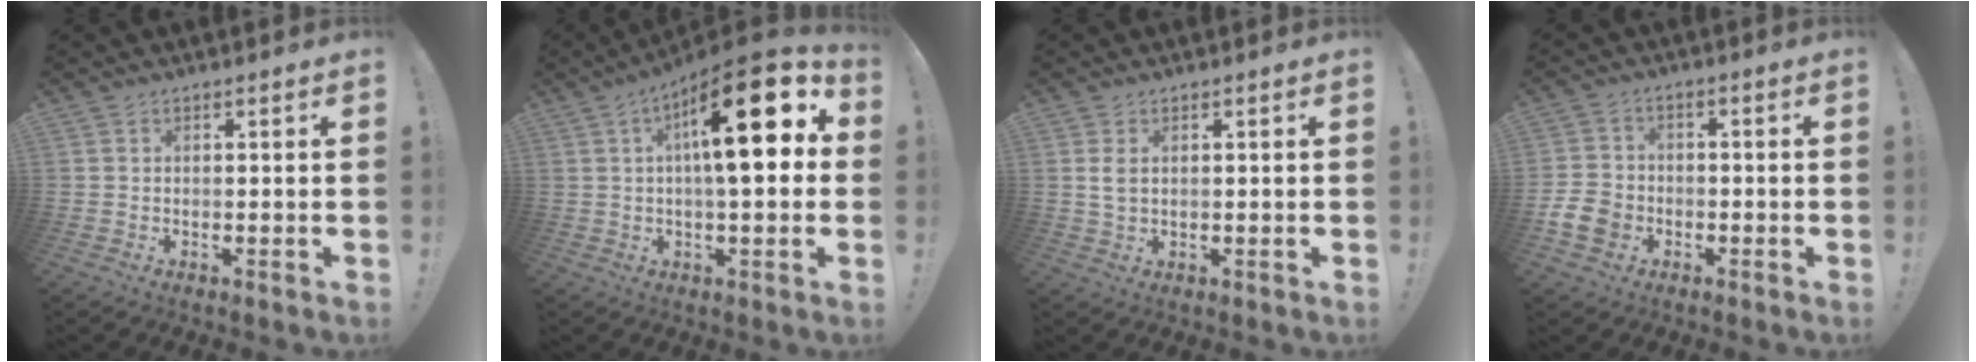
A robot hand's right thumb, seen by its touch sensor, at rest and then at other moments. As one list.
[{"total": 21.0, "force": [5.2, 5.8, 19.5], "torque": [-0.289, -0.027, 0.067]}, {"total": 2.9, "force": [0.9, 1.6, 2.3], "torque": [-0.046, -0.002, 0.013]}, {"total": 8.3, "force": [-3.8, 6.4, 3.7], "torque": [-0.079, 0.025, -0.070]}]